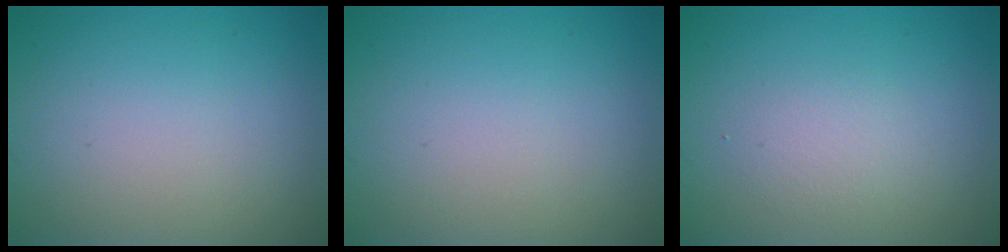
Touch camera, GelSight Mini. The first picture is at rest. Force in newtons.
{"total": 0.0}
{"total": 1.6, "press": 1.6, "slide": 0.0}